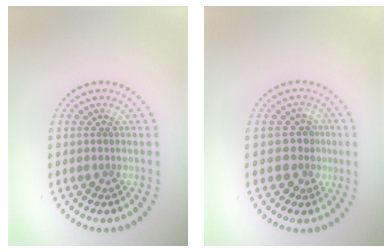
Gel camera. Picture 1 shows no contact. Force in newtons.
{"total": 2.4, "press": 2.0, "slide": 1.4}